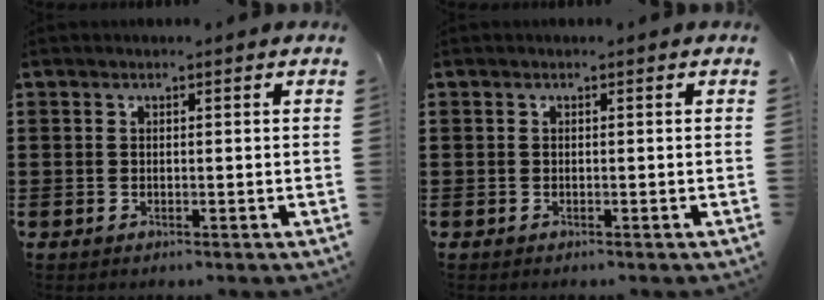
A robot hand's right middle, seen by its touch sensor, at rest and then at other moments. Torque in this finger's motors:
{"motor_torque": [1.02, 0.28, 0.03, 0.01]}